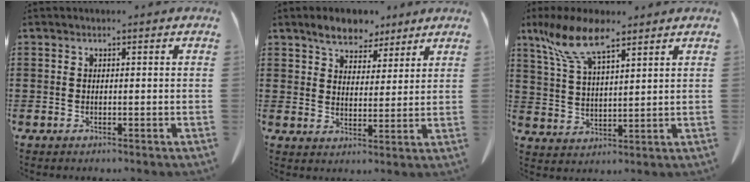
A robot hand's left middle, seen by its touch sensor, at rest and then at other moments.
{"total": 6.1, "force": [5.0, 2.9, 1.7], "torque": [-0.045, -0.008, 0.094]}
{"total": 9.0, "force": [6.5, 2.6, 5.7], "torque": [-0.138, -0.014, 0.117]}